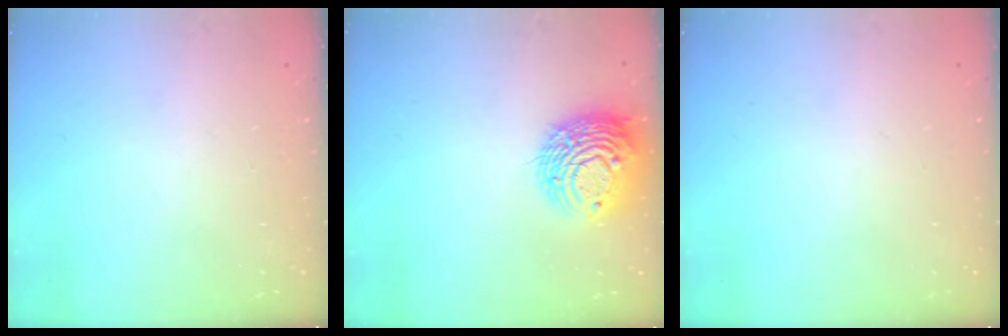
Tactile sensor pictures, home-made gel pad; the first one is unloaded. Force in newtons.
{"total": 12.2, "press": 12.1, "slide": 1.0}
{"total": 0.0}